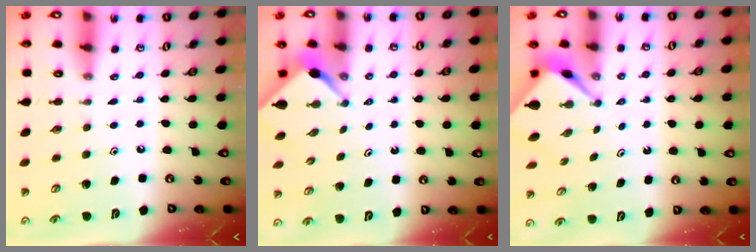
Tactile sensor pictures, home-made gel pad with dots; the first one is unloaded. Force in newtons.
{"total": 2.5, "press": 2.5, "slide": 0.3}
{"total": 2.7, "press": 2.7, "slide": 0.1}